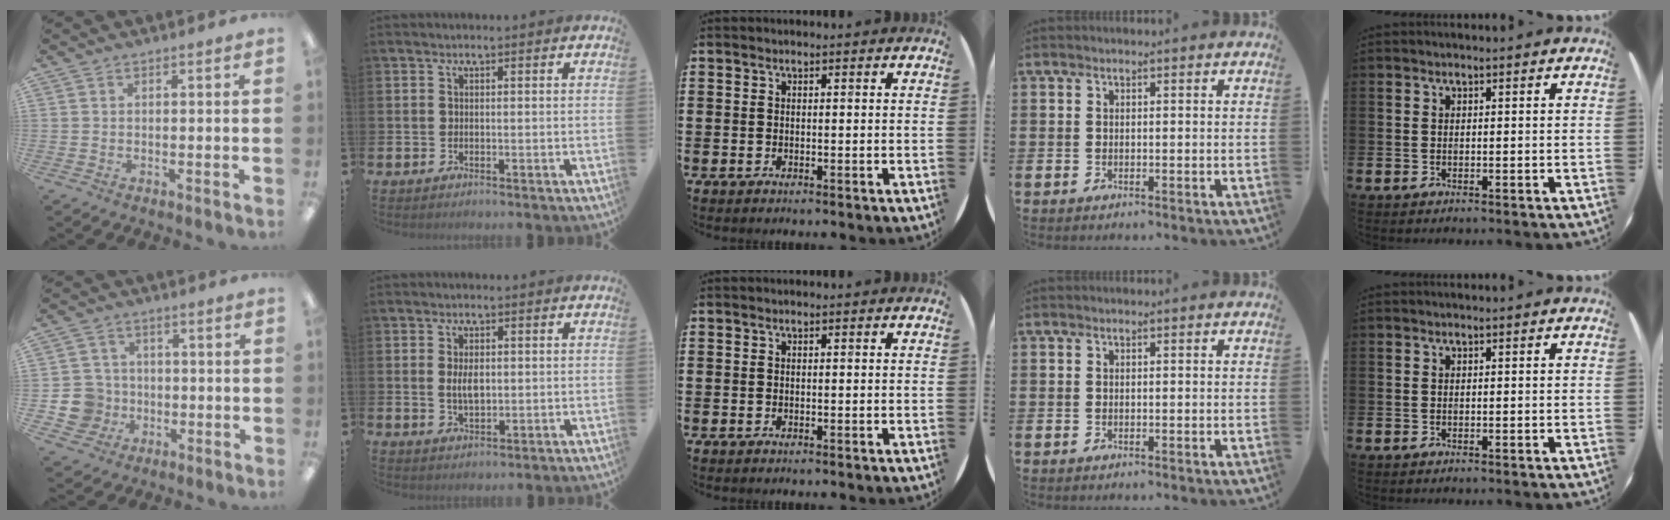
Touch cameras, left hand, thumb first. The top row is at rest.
{"thumb": {"total": 8.2, "force": [-1.5, 7.9, 1.7], "torque": [-0.056, 0.017, -0.018]}, "index": {"total": 3.4, "force": [0.4, 1.9, 2.8], "torque": [-0.041, 0.001, 0.002]}}